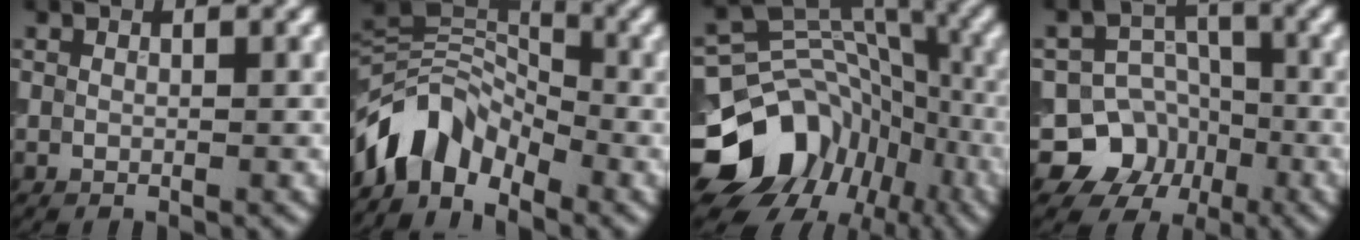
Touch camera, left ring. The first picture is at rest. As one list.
[{"total": 5.7, "force": [-3.6, 3.4, 2.9], "torque": [-0.031, 0.007, -0.080]}, {"total": 13.0, "force": [-6.3, 10.2, 5.0], "torque": [-0.106, 0.014, -0.098]}, {"total": 9.2, "force": [-4.3, 8.0, 1.5], "torque": [-0.003, -0.003, -0.096]}]